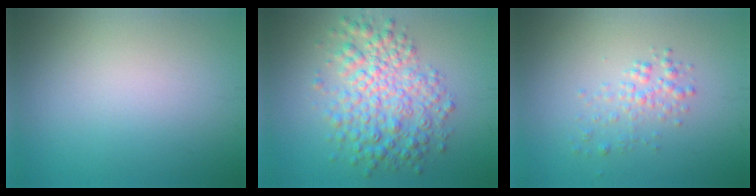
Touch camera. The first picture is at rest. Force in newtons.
{"total": 5.9, "press": 5.9, "slide": 0.0}
{"total": 1.8, "press": 1.8, "slide": 0.1}